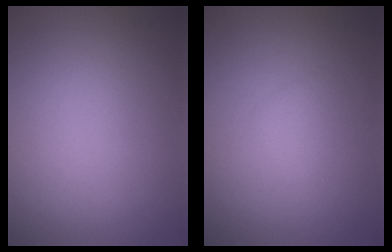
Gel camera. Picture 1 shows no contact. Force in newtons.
{"total": 1.1, "press": 1.1, "slide": 0.0}